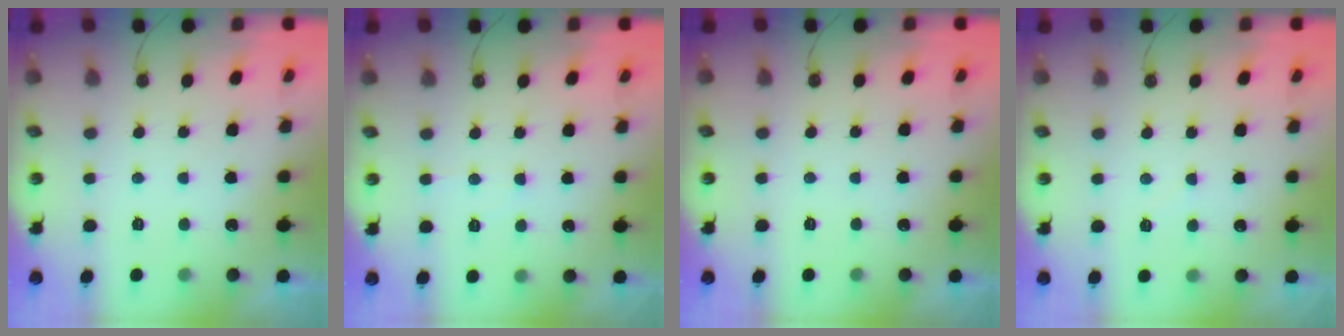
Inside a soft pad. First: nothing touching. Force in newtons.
{"total": 4.9, "press": 4.8, "slide": 0.7}
{"total": 0.0}
{"total": 2.1, "press": 2.1, "slide": 0.3}